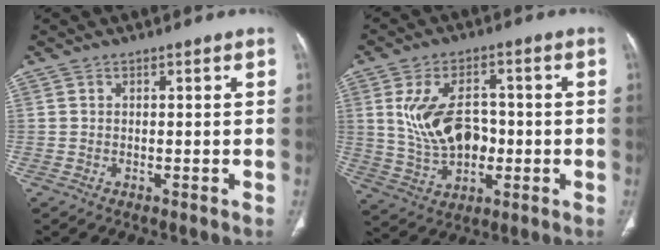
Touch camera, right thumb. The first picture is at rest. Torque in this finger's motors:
{"motor_torque": [-0.29, 0.88, 1.11, 0.39, 0.12]}